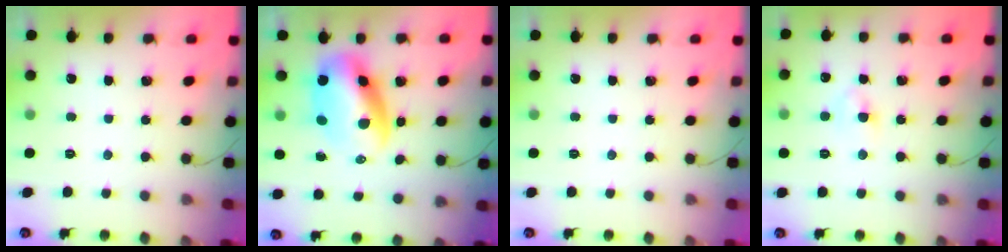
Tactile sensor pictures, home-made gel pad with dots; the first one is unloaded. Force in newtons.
{"total": 11.1, "press": 10.8, "slide": 2.7}
{"total": 0.0}
{"total": 3.9, "press": 3.7, "slide": 1.2}